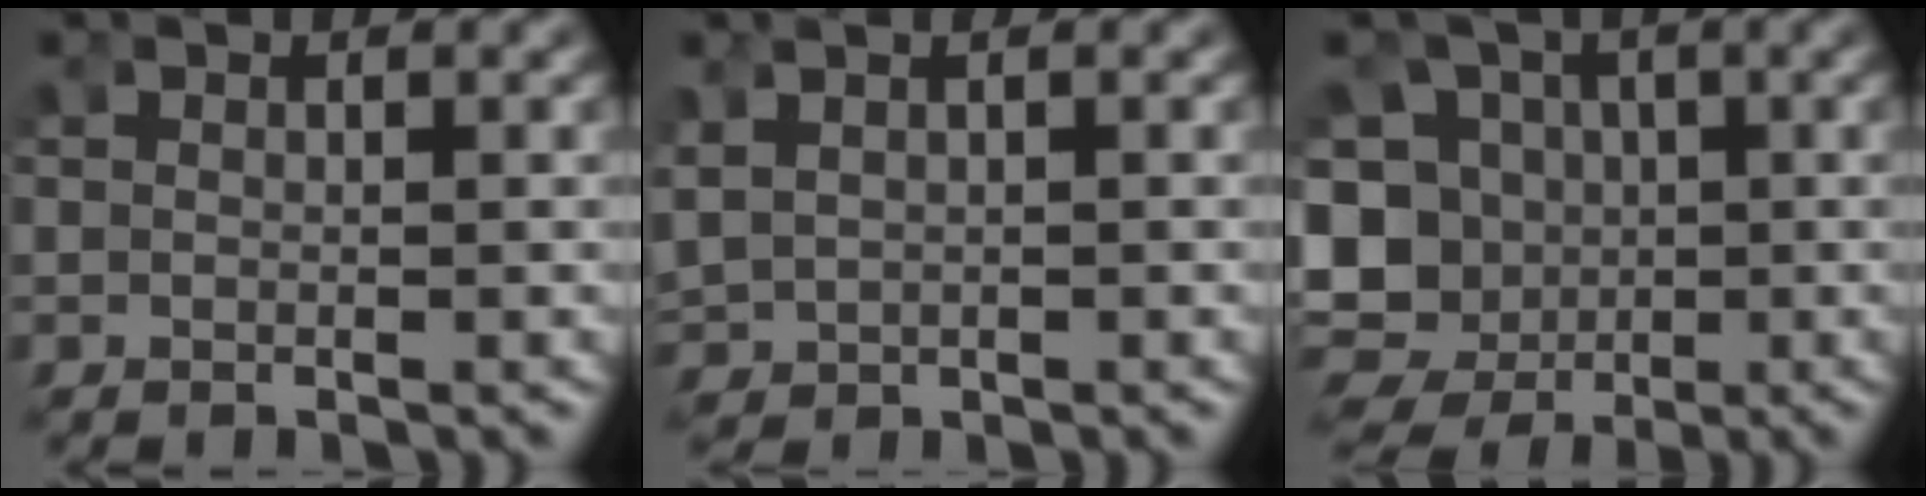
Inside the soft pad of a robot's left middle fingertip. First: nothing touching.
{"total": 2.3, "force": [0.3, 2.0, 1.1], "torque": [-0.044, -0.003, 0.014]}
{"total": 14.7, "force": [-2.4, 13.4, 5.7], "torque": [-0.140, -0.049, -0.039]}